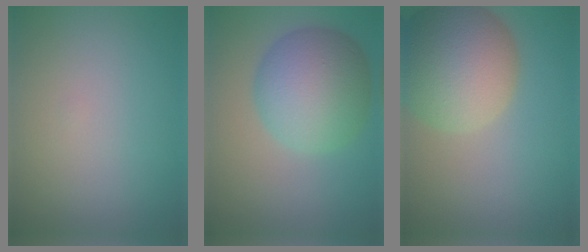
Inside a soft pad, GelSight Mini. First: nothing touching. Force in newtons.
{"total": 8.4, "press": 8.4, "slide": 0.3}
{"total": 10.6, "press": 10.5, "slide": 0.8}